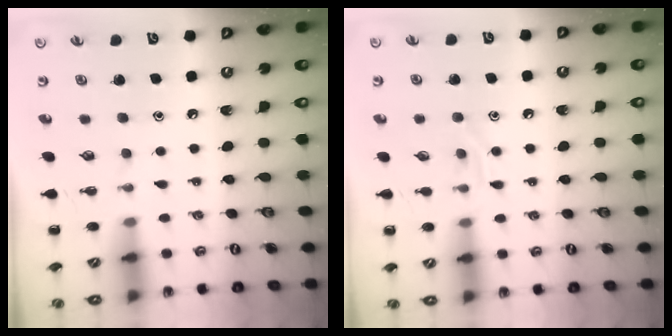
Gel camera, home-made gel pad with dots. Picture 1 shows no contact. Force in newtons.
{"total": 6.6, "press": 6.6, "slide": 1.1}